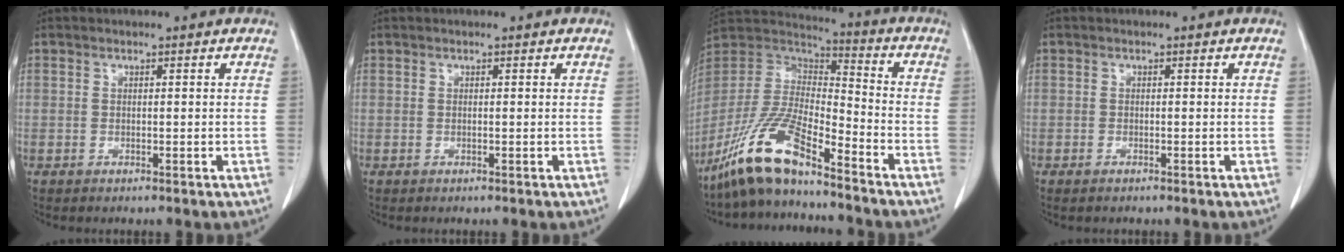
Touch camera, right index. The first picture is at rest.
{"total": 0.0}
{"total": 14.3, "force": [-10.8, 2.3, 9.2], "torque": [-0.189, -0.006, -0.203]}
{"total": 0.6, "force": [-0.4, 0.1, 0.3], "torque": [-0.011, -0.002, -0.003]}